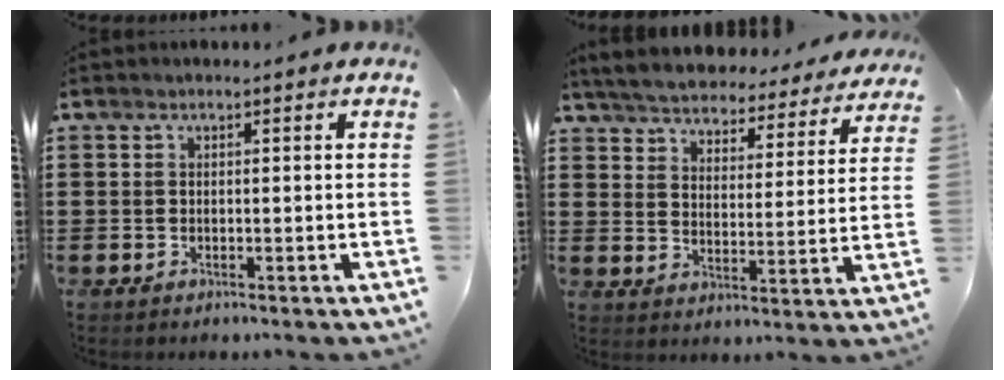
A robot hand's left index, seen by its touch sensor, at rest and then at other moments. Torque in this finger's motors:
{"motor_torque": [2.14, 0.00, 1.06, 0.09]}